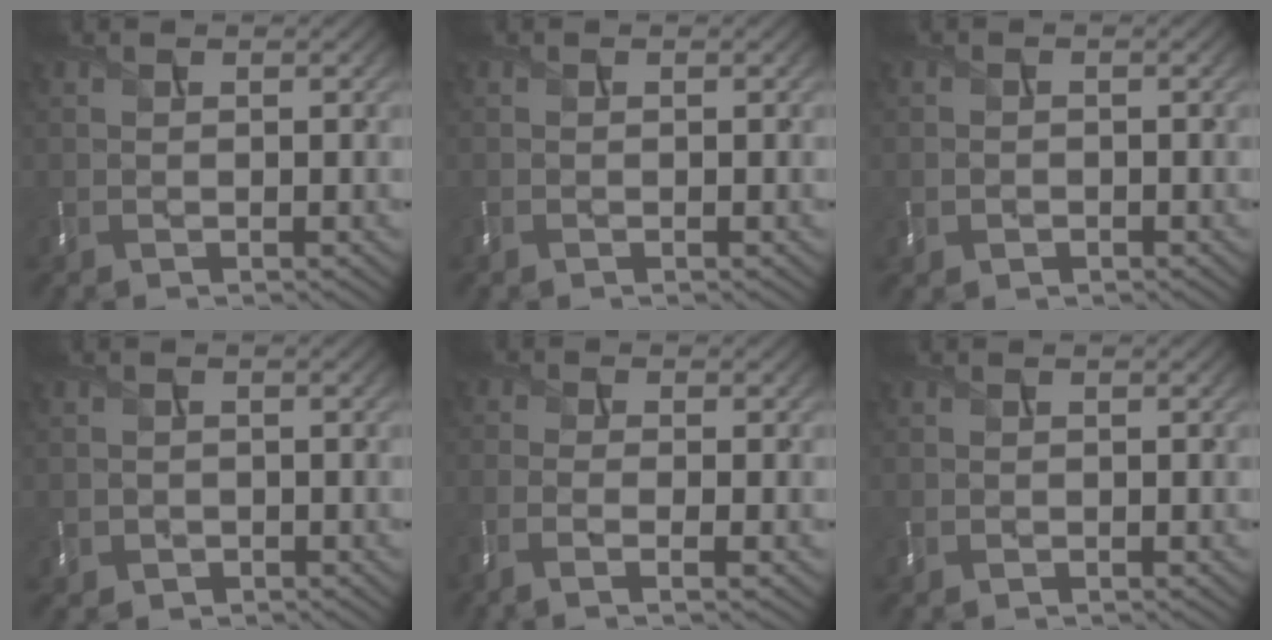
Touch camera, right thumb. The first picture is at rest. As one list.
[{"total": 0.6, "force": [-0.5, 0.3, 0.1], "torque": [-0.005, -0.003, -0.011]}, {"total": 1.5, "force": [-0.8, 1.2, 0.5], "torque": [-0.010, -0.005, -0.017]}, {"total": 1.8, "force": [-0.7, 1.6, 0.4], "torque": [-0.006, -0.008, -0.015]}, {"total": 3.9, "force": [-2.1, 0.9, 3.1], "torque": [-0.061, -0.004, -0.053]}, {"total": 0.9, "force": [-0.4, 0.7, 0.3], "torque": [-0.007, -0.005, -0.008]}]